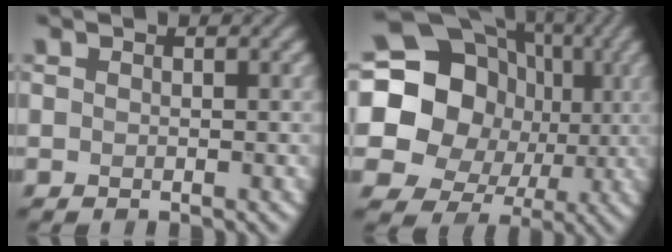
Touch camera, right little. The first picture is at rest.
{"total": 19.3, "force": [2.0, 17.3, 8.2], "torque": [-0.165, 0.030, -0.014]}